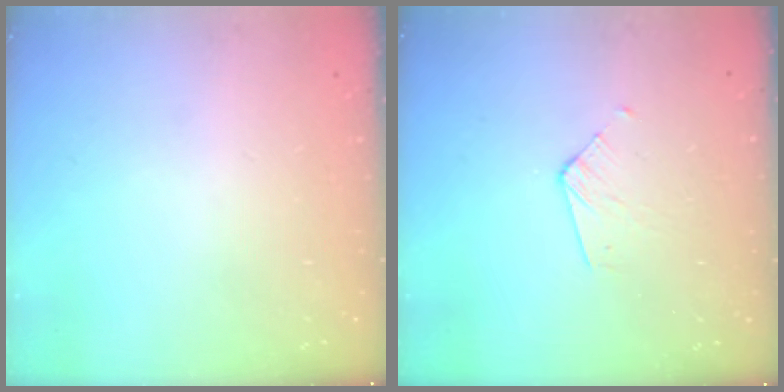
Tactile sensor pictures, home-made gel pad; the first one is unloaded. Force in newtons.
{"total": 3.8, "press": 3.8, "slide": 0.3}